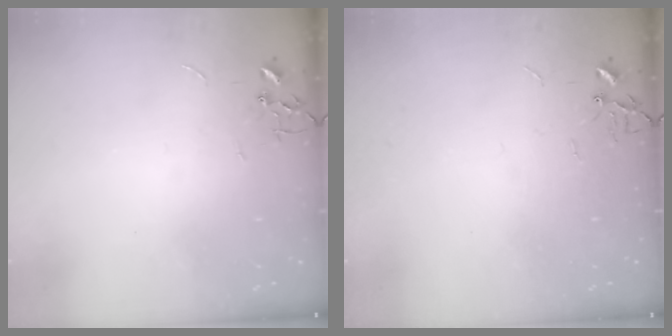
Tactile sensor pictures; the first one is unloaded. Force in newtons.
{"total": 0.0}